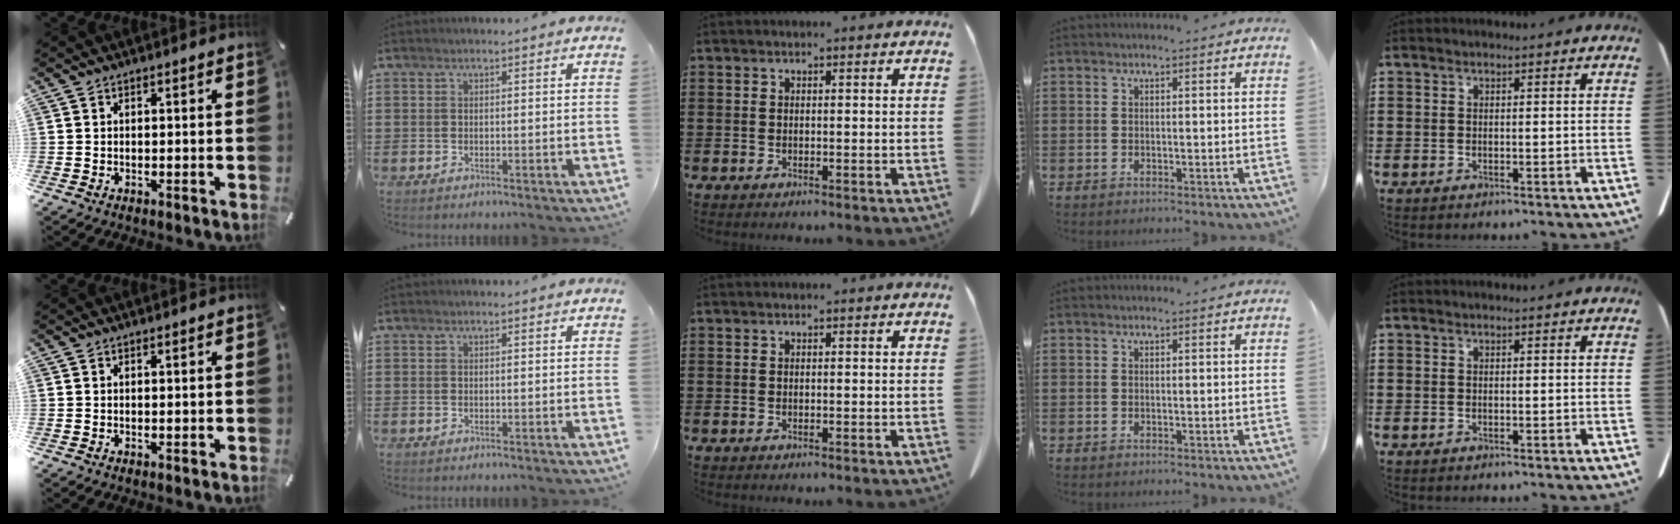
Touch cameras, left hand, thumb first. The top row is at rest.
{}